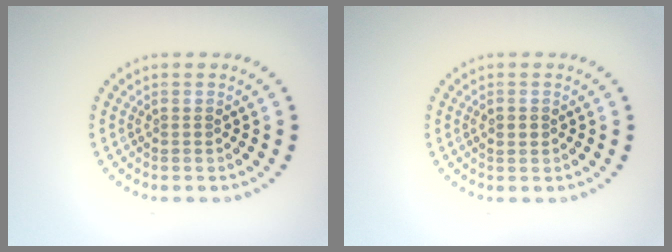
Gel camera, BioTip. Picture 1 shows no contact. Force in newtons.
{"total": 0.8, "press": 0.8, "slide": 0.1}